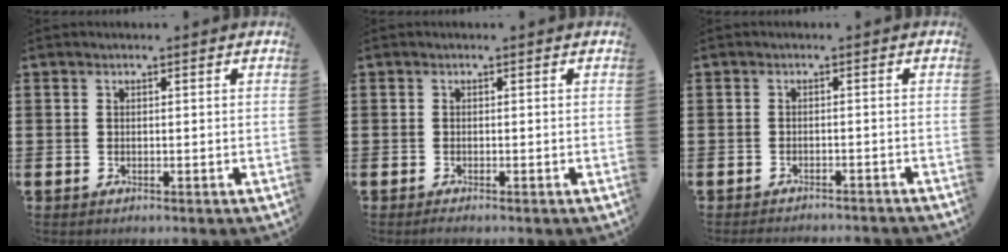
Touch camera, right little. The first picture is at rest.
{"total": 0.5, "force": [-0.3, 0.0, 0.4], "torque": [-0.007, -0.002, -0.006]}
{"total": 1.2, "force": [-1.2, -0.1, 0.0], "torque": [-0.003, 0.002, -0.025]}